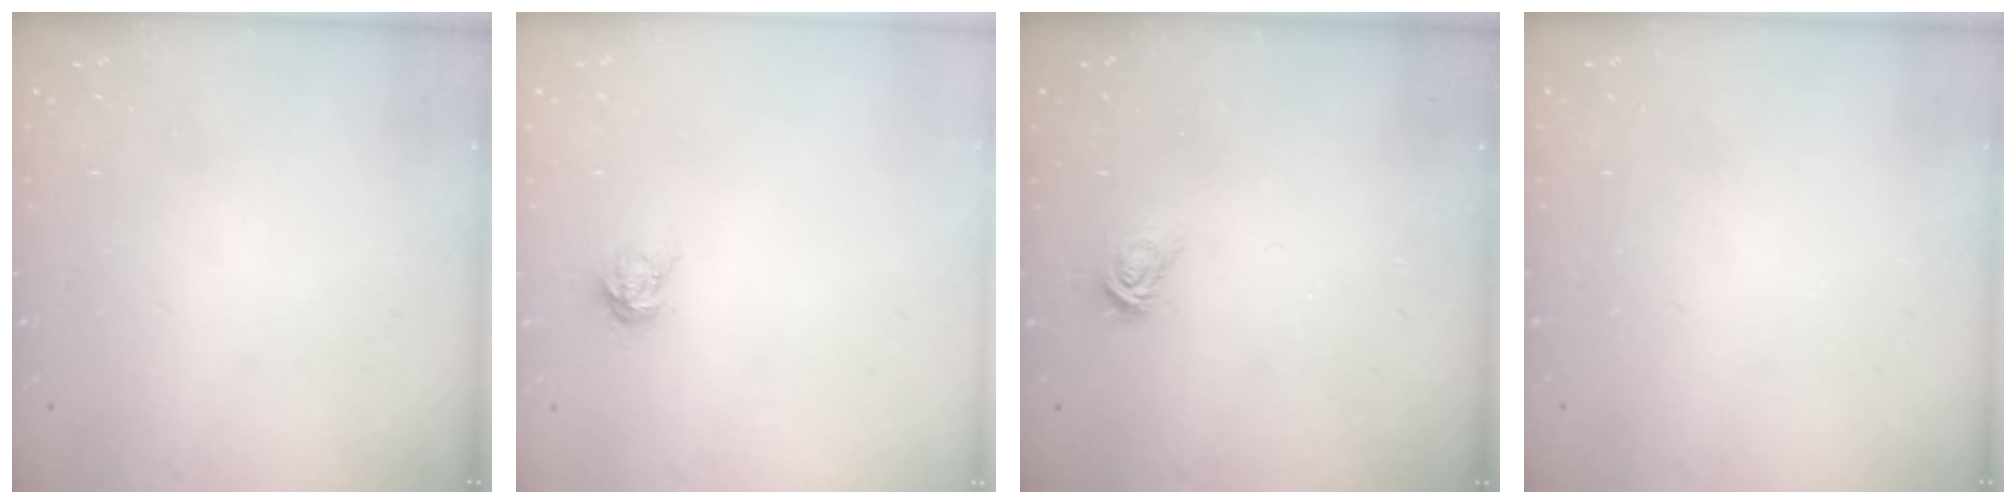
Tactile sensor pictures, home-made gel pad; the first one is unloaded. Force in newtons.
{"total": 3.9, "press": 3.9, "slide": 0.4}
{"total": 4.9, "press": 4.9, "slide": 0.3}
{"total": 0.0}